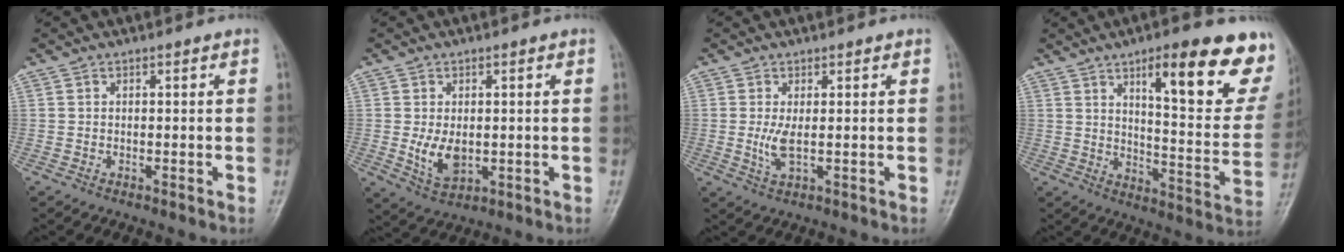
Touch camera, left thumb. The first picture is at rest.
{"total": 6.0, "force": [-0.2, 3.7, 4.7], "torque": [-0.076, -0.015, 0.007]}
{"total": 3.5, "force": [0.2, 1.1, 3.3], "torque": [-0.074, -0.008, 0.008]}
{"total": 21.3, "force": [12.1, 5.8, 16.6], "torque": [-0.174, -0.054, 0.170]}